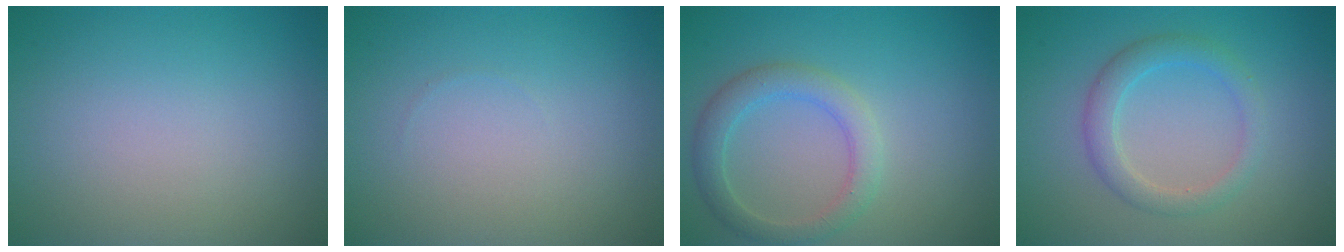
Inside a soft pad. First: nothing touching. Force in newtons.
{"total": 0.0}
{"total": 3.1, "press": 3.1, "slide": 0.1}
{"total": 2.7, "press": 2.7, "slide": 0.2}